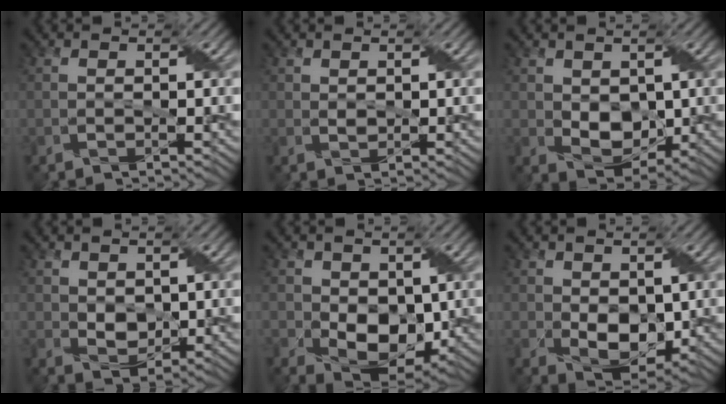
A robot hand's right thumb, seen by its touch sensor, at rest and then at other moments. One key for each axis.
{"total": 0.9, "fx": 0.6, "fy": 0.6, "fz": 0.4, "tx": -0.012, "ty": -0.001, "tz": 0.013}
{"total": 5.2, "fx": 0.5, "fy": 3.7, "fz": 3.5, "tx": -0.073, "ty": -0.013, "tz": 0.013}
{"total": 3.0, "fx": 0.8, "fy": 2.2, "fz": 1.8, "tx": -0.038, "ty": -0.006, "tz": 0.018}
{"total": 7.4, "fx": -0.3, "fy": 5.6, "fz": 4.9, "tx": -0.087, "ty": -0.022, "tz": -0.001}
{"total": 5.6, "fx": 0.1, "fy": 3.9, "fz": 4.0, "tx": -0.079, "ty": -0.017, "tz": 0.006}